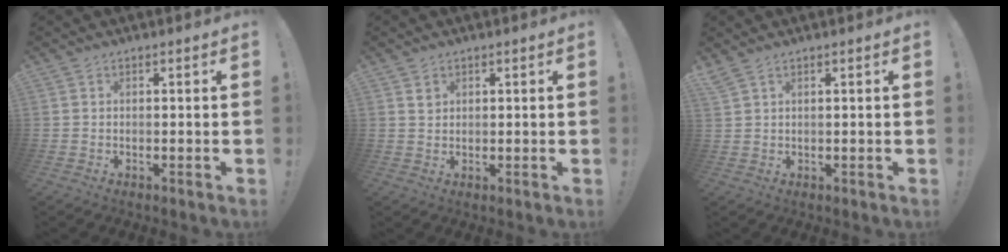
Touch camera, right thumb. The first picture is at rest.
{"total": 1.7, "force": [1.1, 1.2, 0.3], "torque": [0.002, -0.002, 0.020]}
{"total": 1.6, "force": [1.3, 0.0, 0.9], "torque": [-0.026, -0.003, 0.026]}